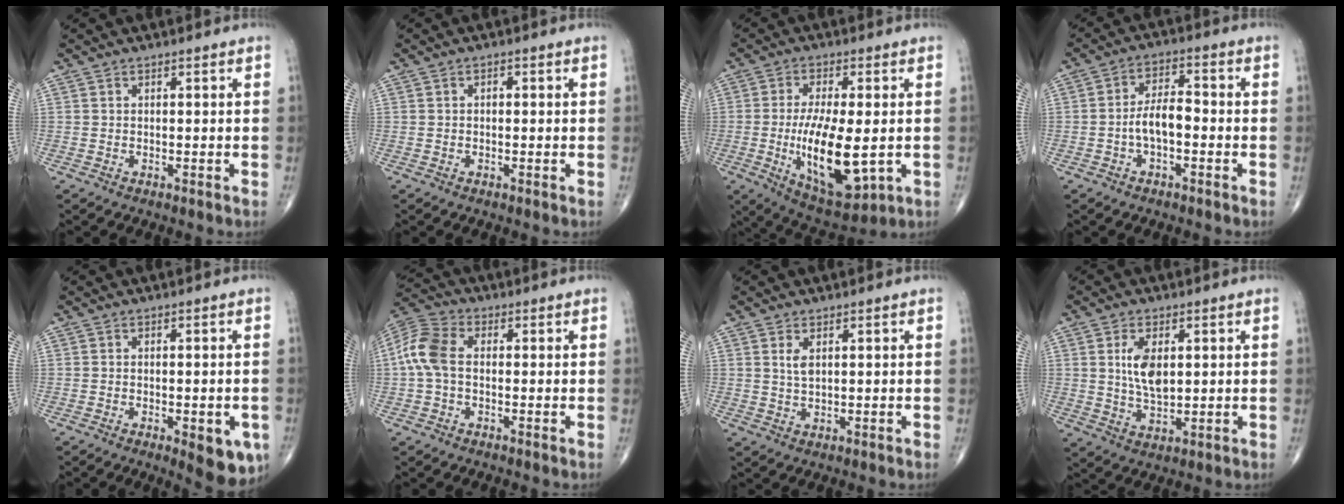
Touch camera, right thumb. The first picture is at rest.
{"total": 0.8, "force": [0.0, 0.5, 0.6], "torque": [-0.002, 0.002, -0.004]}
{"total": 18.5, "force": [-2.6, 7.5, 16.7], "torque": [-0.291, -0.016, -0.028]}
{"total": 6.1, "force": [-1.6, 2.9, 5.1], "torque": [-0.089, 0.027, -0.033]}
{"total": 8.2, "force": [-3.0, 3.0, 7.0], "torque": [-0.068, -0.005, -0.031]}
{"total": 8.1, "force": [-0.1, 5.1, 6.3], "torque": [-0.139, 0.022, -0.014]}
{"total": 2.4, "force": [0.9, 1.1, 2.0], "torque": [-0.035, -0.005, 0.021]}
{"total": 7.0, "force": [1.5, 3.6, 5.8], "torque": [-0.098, -0.010, 0.033]}